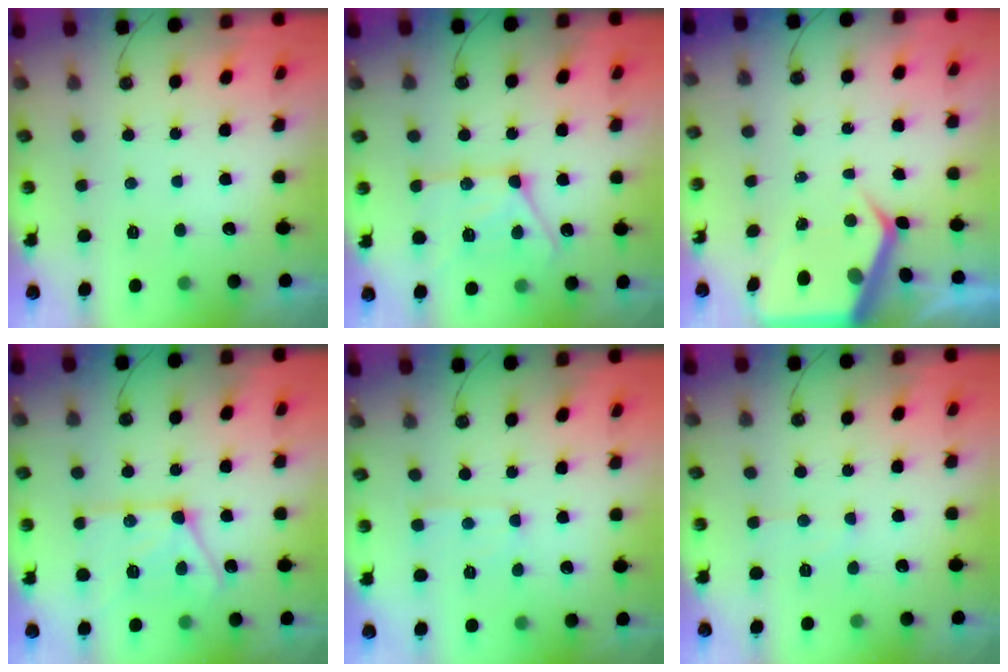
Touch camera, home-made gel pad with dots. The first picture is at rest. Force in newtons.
{"total": 16.4, "press": 16.3, "slide": 1.4}
{"total": 7.0, "press": 7.0, "slide": 0.7}
{"total": 16.7, "press": 16.6, "slide": 1.4}
{"total": 3.6, "press": 3.5, "slide": 0.5}
{"total": 5.9, "press": 5.9, "slide": 0.3}